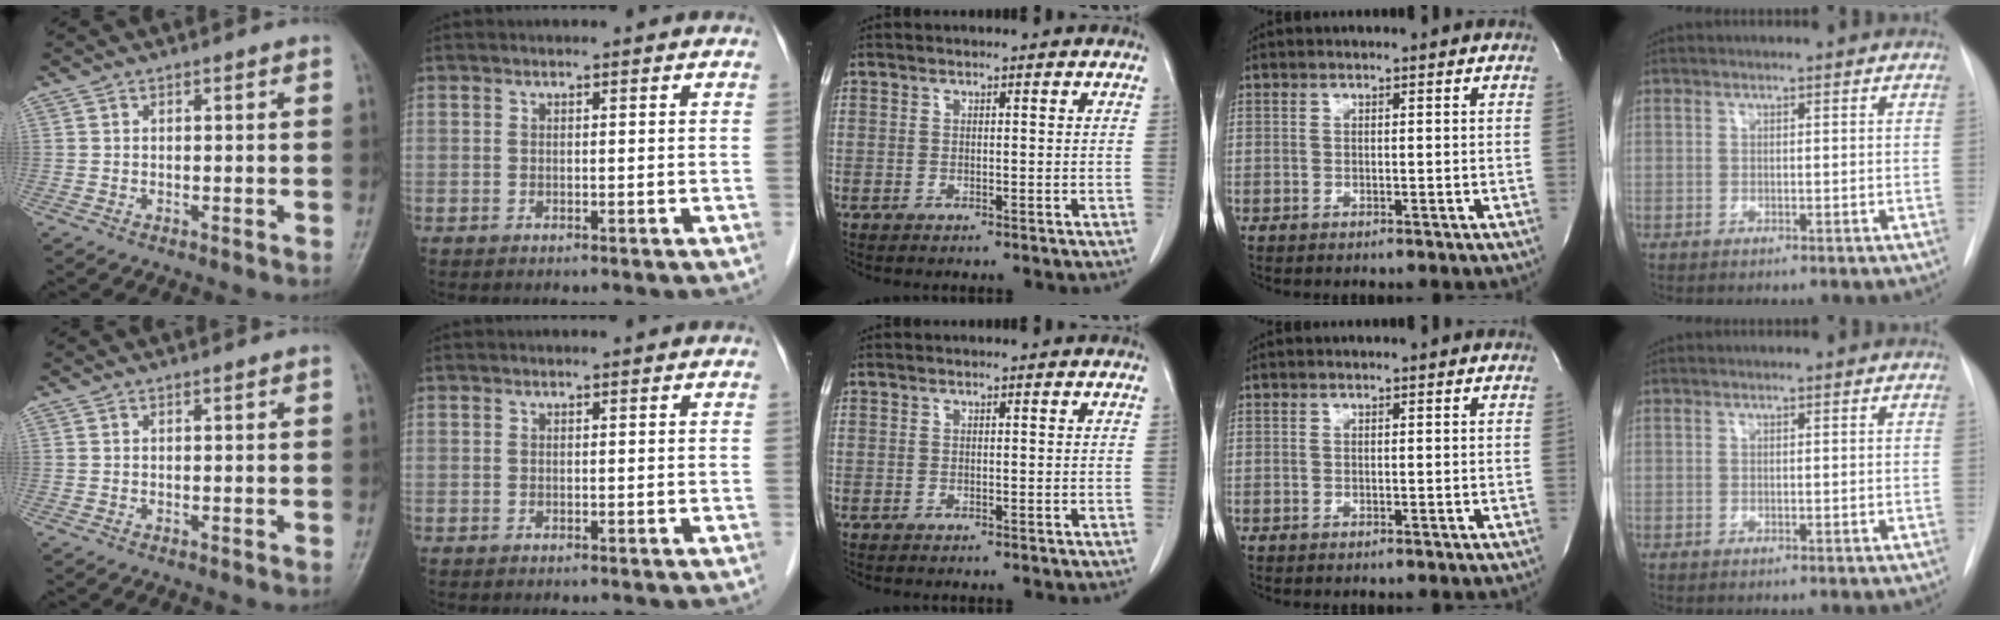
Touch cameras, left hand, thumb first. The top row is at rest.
{}